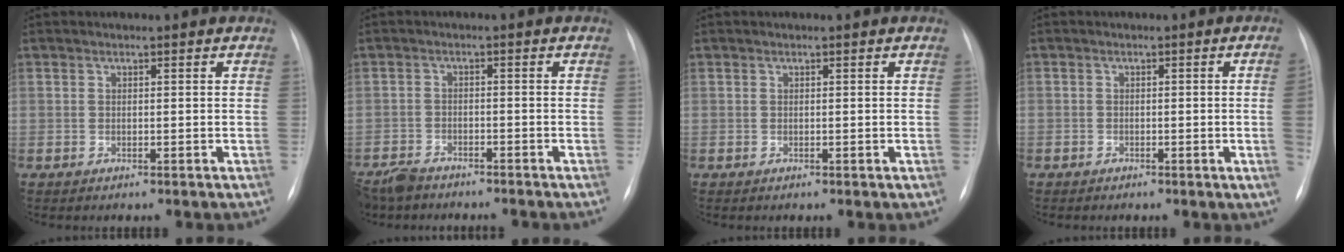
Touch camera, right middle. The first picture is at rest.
{"total": 7.2, "force": [-6.5, 2.2, 2.2], "torque": [-0.040, -0.016, -0.110]}
{"total": 0.0}
{"total": 2.3, "force": [-0.5, -0.4, 2.2], "torque": [-0.031, 0.001, -0.009]}